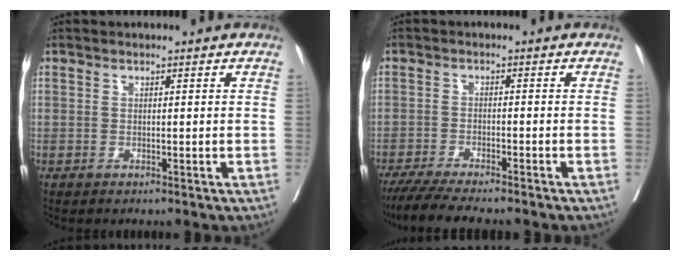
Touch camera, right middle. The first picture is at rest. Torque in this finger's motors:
{"motor_torque": [0.30, -0.32, 0.13, 0.05]}